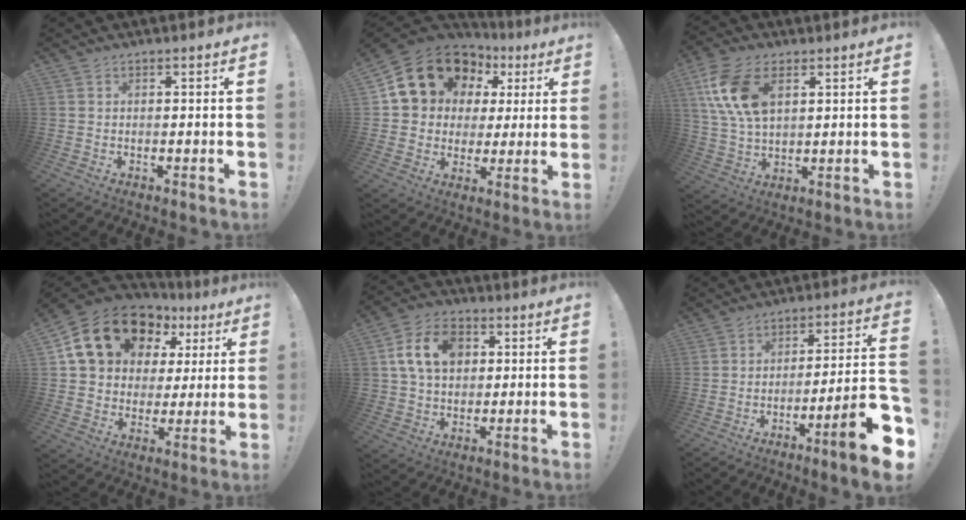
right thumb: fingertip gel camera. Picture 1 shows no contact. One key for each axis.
{"total": 16.7, "fx": 8.1, "fy": 12.8, "fz": 7.0, "tx": -0.104, "ty": -0.044, "tz": 0.169}
{"total": 14.6, "fx": 5.6, "fy": 8.4, "fz": 10.5, "tx": -0.213, "ty": -0.012, "tz": 0.105}
{"total": 19.3, "fx": 10.0, "fy": 13.5, "fz": 9.5, "tx": -0.152, "ty": -0.043, "tz": 0.201}
{"total": 13.7, "fx": 3.8, "fy": 10.7, "fz": 7.8, "tx": -0.122, "ty": 0.002, "tz": 0.075}
{"total": 14.8, "fx": -7.6, "fy": 1.1, "fz": 12.7, "tx": -0.177, "ty": 0.038, "tz": -0.115}